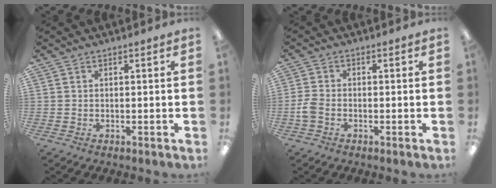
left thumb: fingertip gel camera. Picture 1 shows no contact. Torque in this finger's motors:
{"motor_torque": [-0.03, 0.04, -0.02, -0.02, 0.00]}